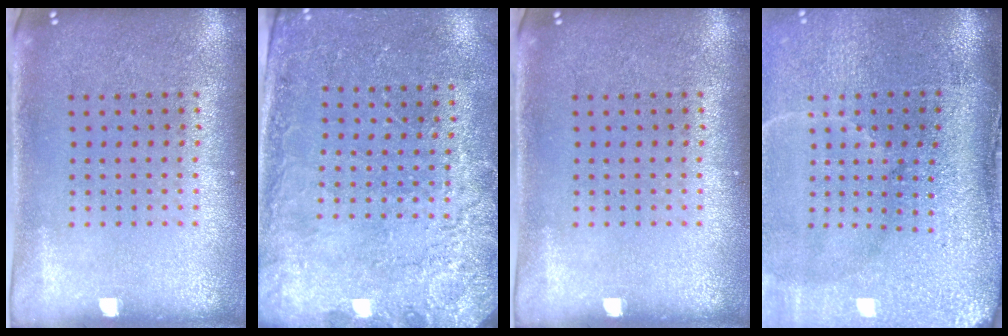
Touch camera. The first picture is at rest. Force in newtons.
{"total": 2.5, "press": 2.3, "slide": 0.8}
{"total": 0.0}
{"total": 5.1, "press": 4.1, "slide": 3.0}